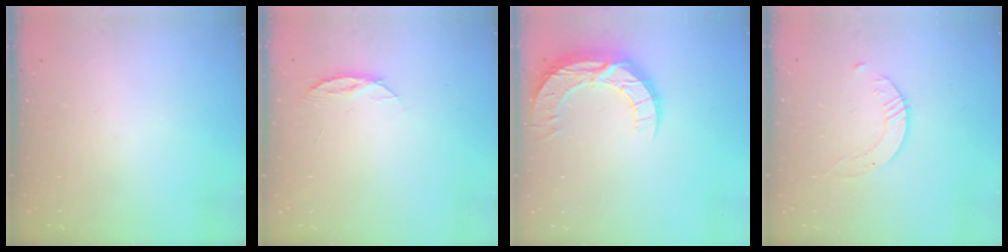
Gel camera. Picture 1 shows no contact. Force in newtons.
{"total": 4.4, "press": 4.3, "slide": 0.5}
{"total": 12.9, "press": 12.9, "slide": 1.1}
{"total": 2.8, "press": 2.8, "slide": 0.3}